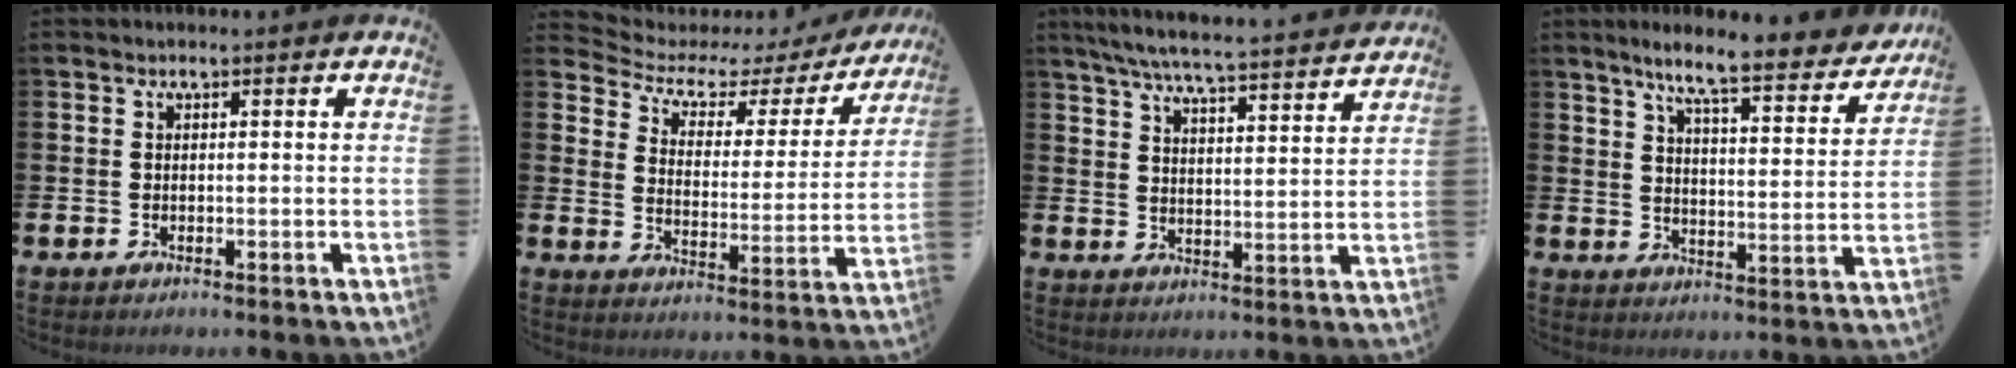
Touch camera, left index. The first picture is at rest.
{"total": 4.4, "force": [3.3, 2.5, 1.6], "torque": [-0.058, -0.025, 0.046]}
{"total": 6.8, "force": [6.4, 0.2, 2.4], "torque": [-0.061, -0.051, 0.109]}
{"total": 8.0, "force": [6.9, 0.8, 3.8], "torque": [-0.086, -0.048, 0.114]}